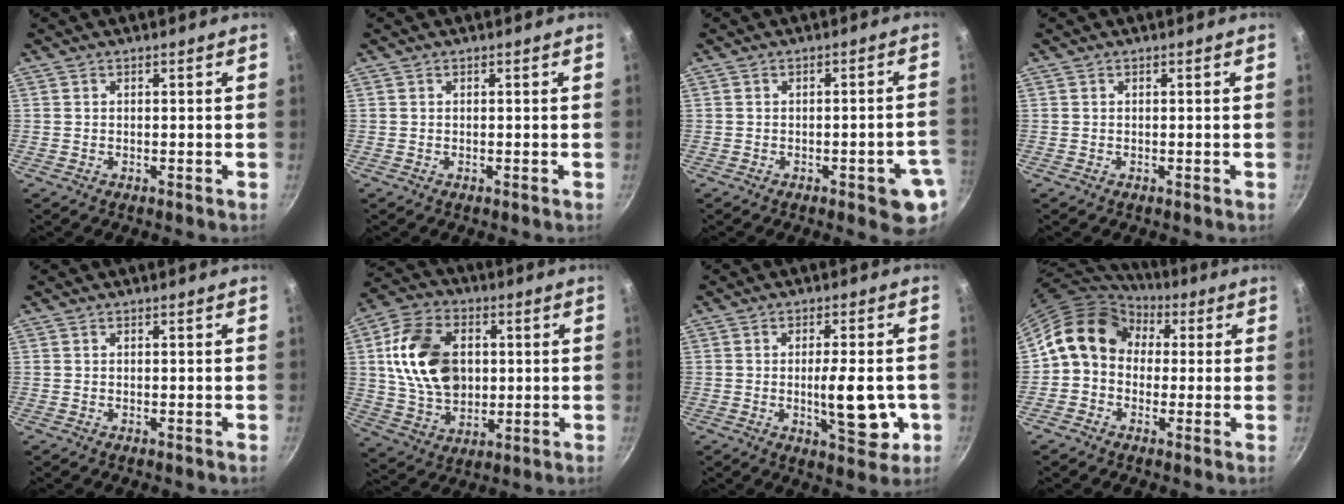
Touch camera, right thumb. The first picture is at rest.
{"total": 0.0}
{"total": 7.6, "force": [-2.8, 2.3, 6.7], "torque": [-0.059, 0.018, -0.026]}
{"total": 0.0}
{"total": 0.0}
{"total": 17.6, "force": [2.5, 12.5, 12.2], "torque": [-0.199, -0.001, 0.046]}
{"total": 10.6, "force": [-1.8, 3.9, 9.7], "torque": [-0.124, -0.007, -0.021]}
{"total": 12.8, "force": [2.1, 10.6, 6.9], "torque": [-0.092, 0.033, 0.012]}